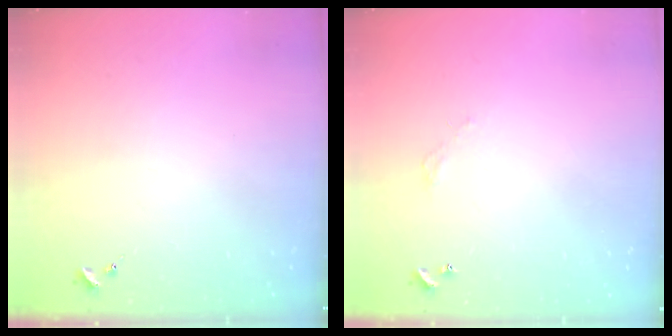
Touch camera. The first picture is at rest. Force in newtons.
{"total": 2.7, "press": 2.7, "slide": 0.2}